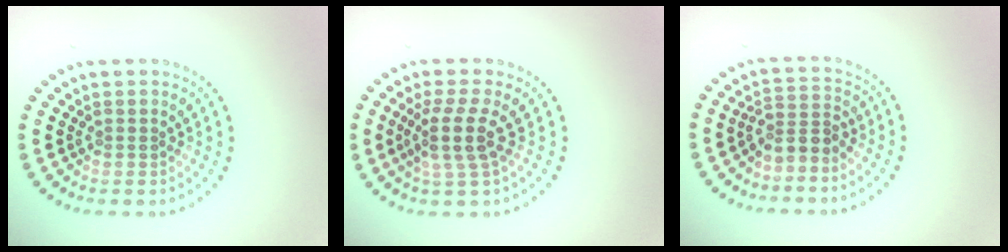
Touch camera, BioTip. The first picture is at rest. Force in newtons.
{"total": 3.3, "press": 2.6, "slide": 2.0}
{"total": 2.5, "press": 1.9, "slide": 1.6}